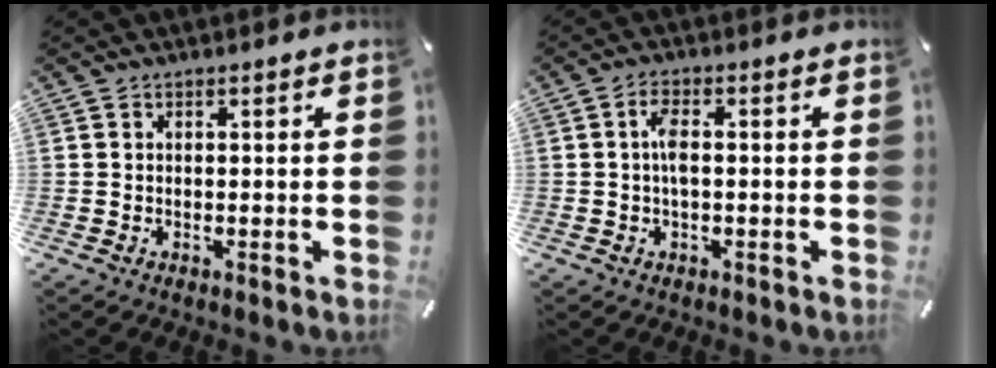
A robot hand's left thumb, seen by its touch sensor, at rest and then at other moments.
{"total": 3.8, "force": [0.0, 1.4, 3.6], "torque": [-0.075, 0.002, -0.003]}